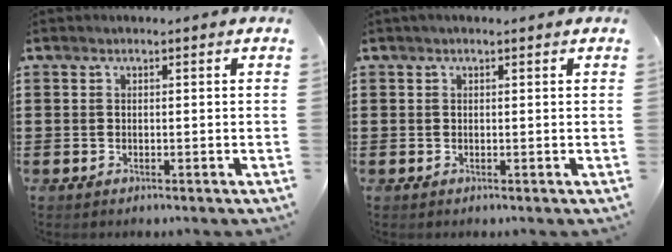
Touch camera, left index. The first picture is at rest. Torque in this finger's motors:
{"motor_torque": [-0.06, 0.06, -0.05, 0.01]}